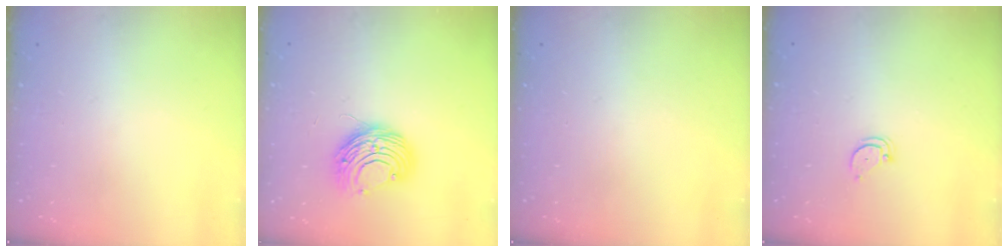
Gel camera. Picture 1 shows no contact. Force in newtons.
{"total": 8.8, "press": 8.8, "slide": 0.3}
{"total": 0.0}
{"total": 2.6, "press": 2.6, "slide": 0.1}